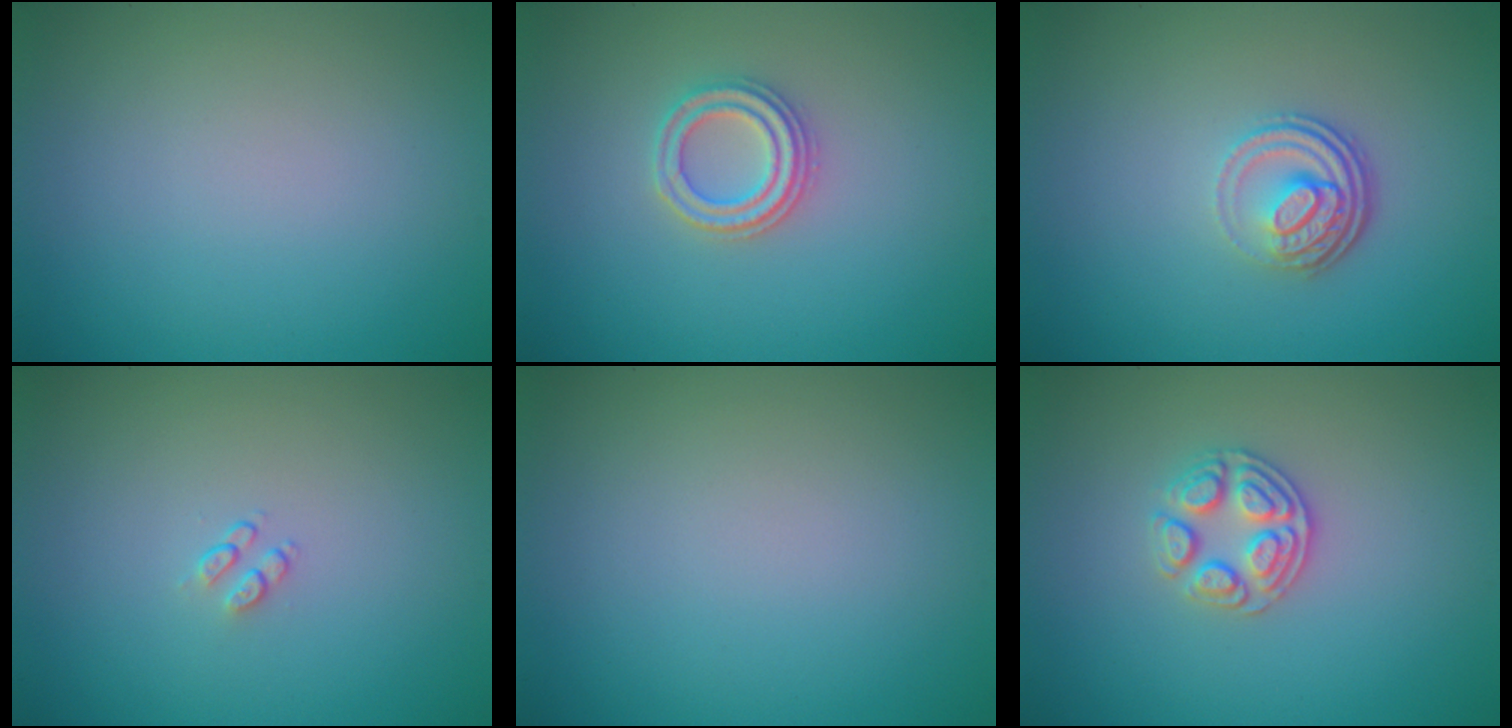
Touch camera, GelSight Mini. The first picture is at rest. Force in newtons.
{"total": 2.5, "press": 2.4, "slide": 0.7}
{"total": 3.8, "press": 2.6, "slide": 2.7}
{"total": 0.9, "press": 0.6, "slide": 0.7}
{"total": 0.0}
{"total": 2.7, "press": 2.6, "slide": 0.8}